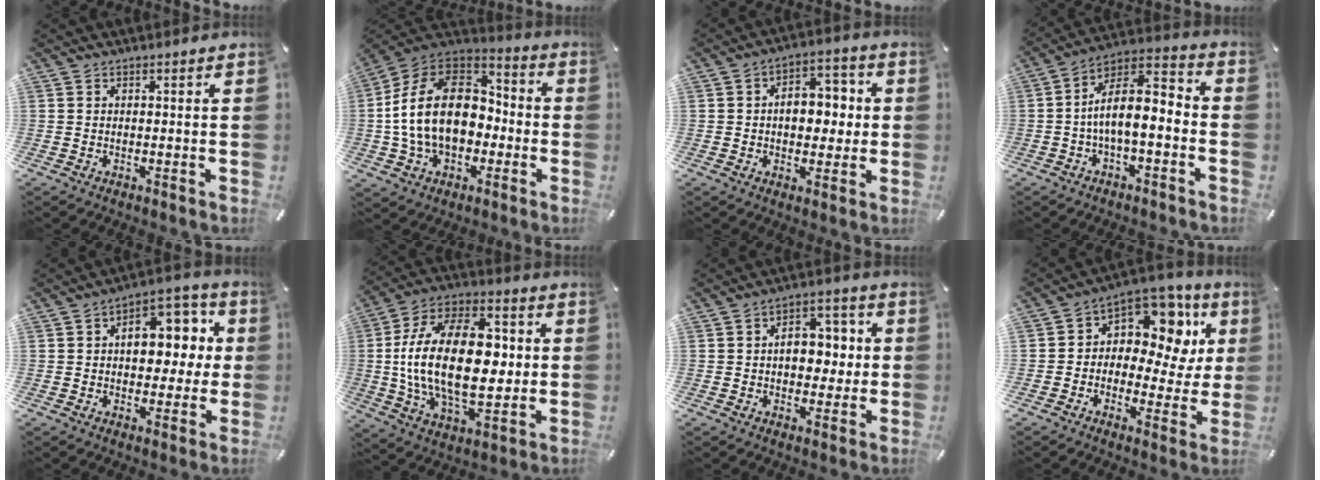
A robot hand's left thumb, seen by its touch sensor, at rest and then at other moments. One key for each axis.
{"total": 20.1, "fx": -2.2, "fy": 14.6, "fz": 13.7, "tx": -0.279, "ty": 0.023, "tz": -0.041}
{"total": 9.3, "fx": 0.1, "fy": 6.4, "fz": 6.7, "tx": -0.080, "ty": 0.003, "tz": -0.004}
{"total": 10.1, "fx": -2.1, "fy": 4.5, "fz": 8.8, "tx": -0.170, "ty": 0.000, "tz": -0.039}
{"total": 12.3, "fx": 1.7, "fy": 8.2, "fz": 9.0, "tx": -0.113, "ty": -0.004, "tz": 0.027}
{"total": 24.6, "fx": 0.6, "fy": 14.5, "fz": 19.9, "tx": -0.380, "ty": 0.000, "tz": 0.005}
{"total": 9.6, "fx": 0.5, "fy": 6.7, "fz": 6.9, "tx": -0.078, "ty": -0.001, "tz": 0.002}
{"total": 11.6, "fx": 5.2, "fy": 8.0, "fz": 6.6, "tx": -0.103, "ty": -0.049, "tz": 0.093}